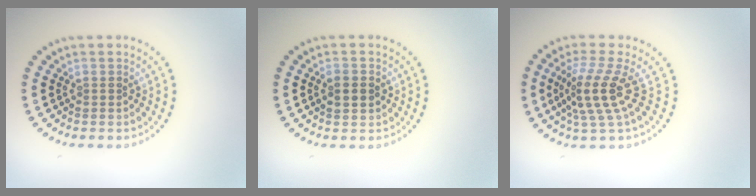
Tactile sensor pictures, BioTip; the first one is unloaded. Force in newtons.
{"total": 1.8, "press": 1.8, "slide": 0.3}
{"total": 3.8, "press": 2.7, "slide": 2.7}